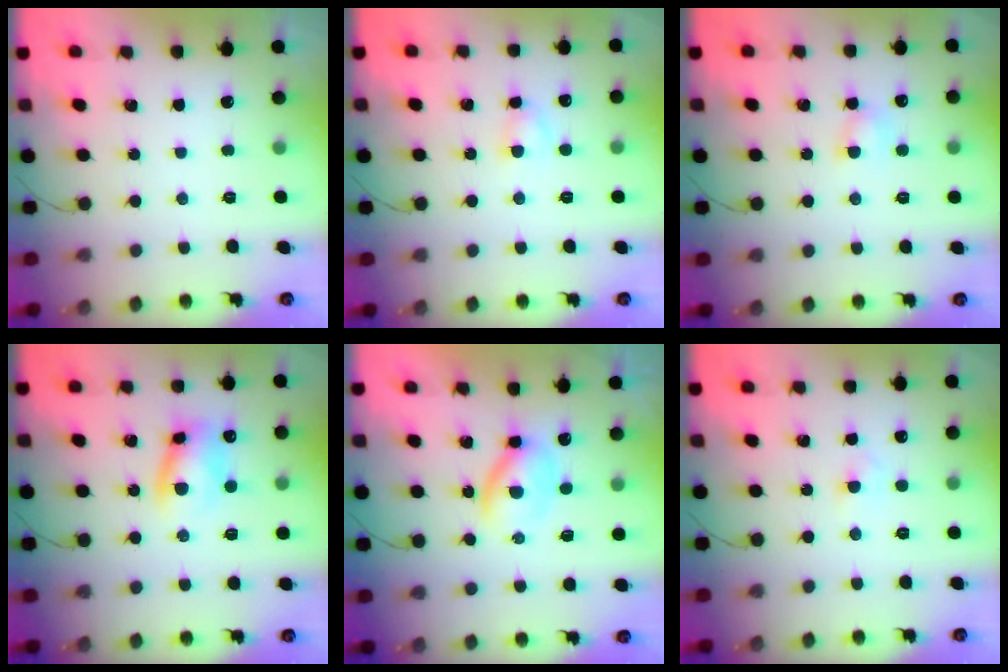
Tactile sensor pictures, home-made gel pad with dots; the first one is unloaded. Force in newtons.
{"total": 3.0, "press": 2.7, "slide": 1.2}
{"total": 4.6, "press": 4.4, "slide": 1.3}
{"total": 9.2, "press": 9.1, "slide": 1.5}
{"total": 3.9, "press": 3.9, "slide": 0.4}
{"total": 1.9, "press": 1.8, "slide": 0.8}